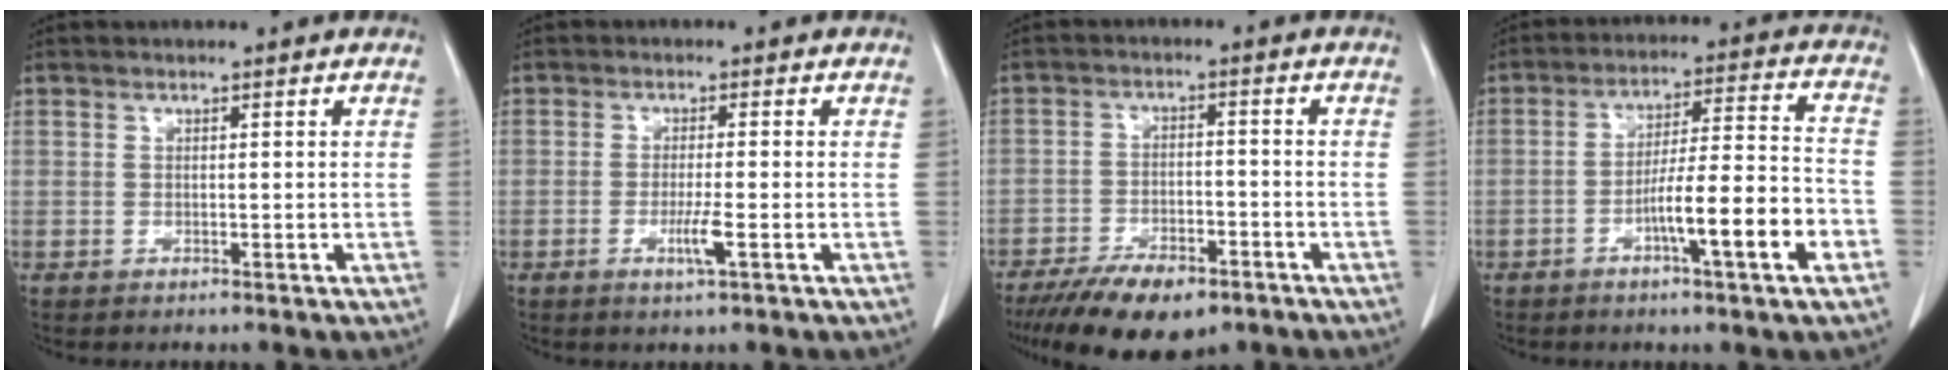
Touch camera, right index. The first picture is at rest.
{"total": 3.3, "force": [-1.2, -0.1, 3.1], "torque": [-0.060, -0.007, -0.023]}
{"total": 11.2, "force": [-8.0, 4.4, 6.6], "torque": [-0.109, -0.010, -0.129]}
{"total": 12.1, "force": [-4.8, 0.4, 11.1], "torque": [-0.177, 0.007, -0.077]}